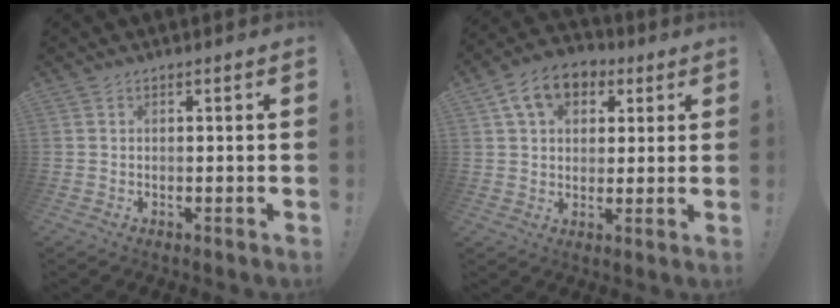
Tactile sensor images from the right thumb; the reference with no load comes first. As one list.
[{"total": 11.6, "force": [4.9, 8.3, 6.4], "torque": [-0.107, -0.006, 0.097]}]